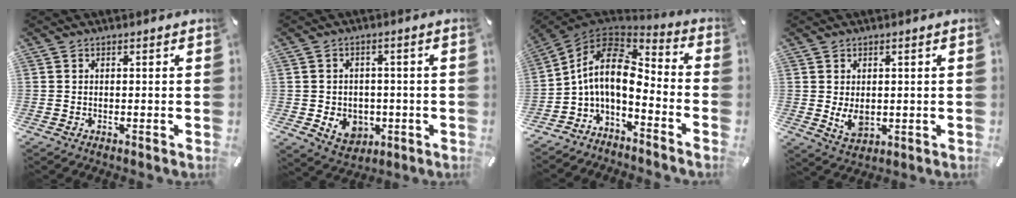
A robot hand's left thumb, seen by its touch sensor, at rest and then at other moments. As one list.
[{"total": 7.2, "force": [-1.6, 6.3, 3.0], "torque": [-0.043, 0.009, -0.026]}, {"total": 11.0, "force": [-0.5, 6.4, 8.9], "torque": [-0.194, -0.008, -0.014]}, {"total": 5.0, "force": [0.0, 3.6, 3.5], "torque": [-0.076, -0.005, 0.000]}]